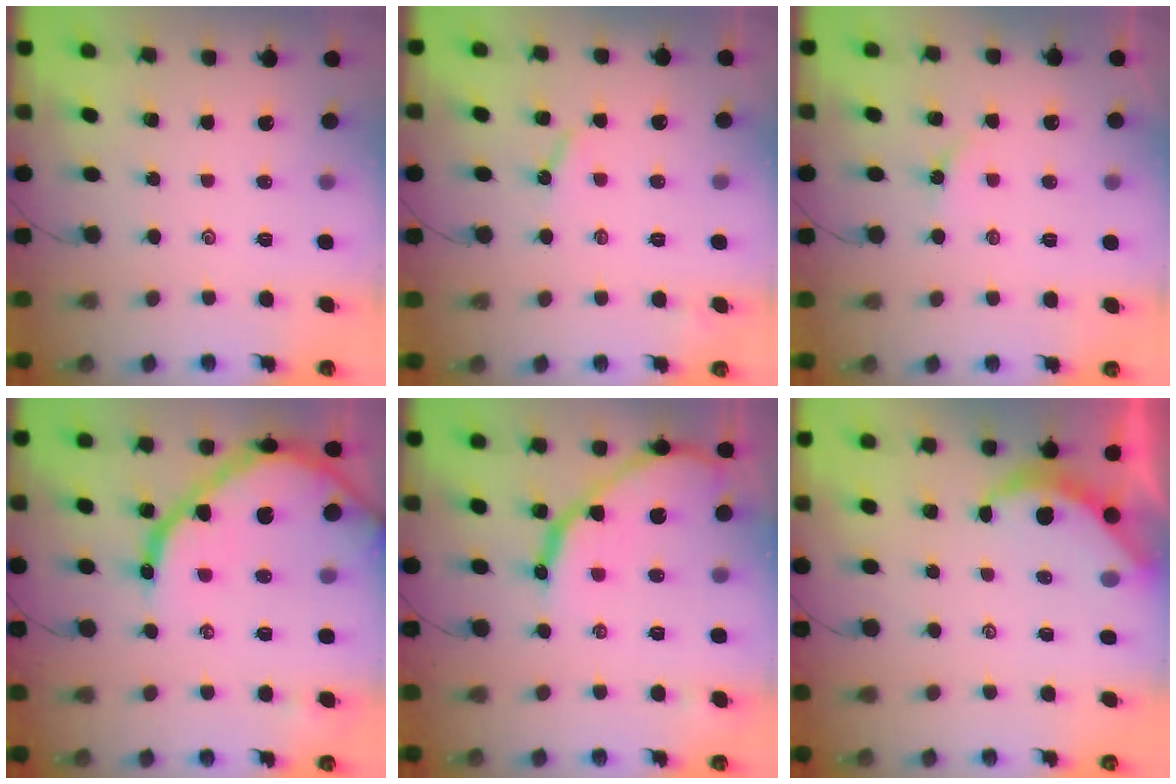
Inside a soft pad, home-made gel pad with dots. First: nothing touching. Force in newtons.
{"total": 3.6, "press": 3.6, "slide": 0.6}
{"total": 2.6, "press": 2.6, "slide": 0.3}
{"total": 21.7, "press": 21.6, "slide": 1.9}
{"total": 14.1, "press": 14.1, "slide": 1.4}
{"total": 5.5, "press": 5.5, "slide": 0.5}